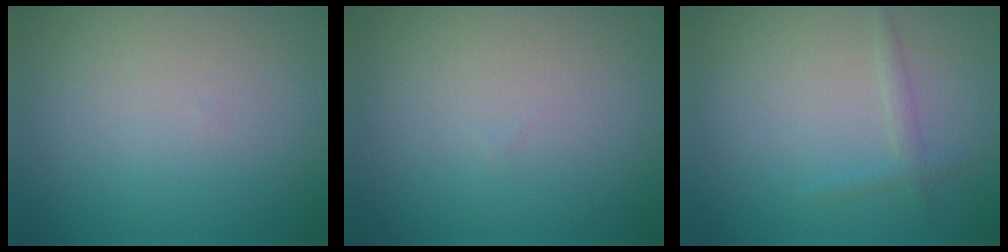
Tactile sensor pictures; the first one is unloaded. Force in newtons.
{"total": 0.0}
{"total": 1.2, "press": 1.2, "slide": 0.1}